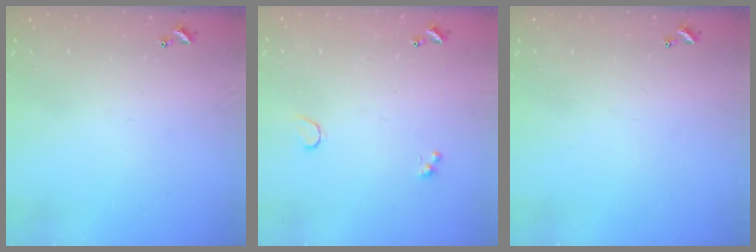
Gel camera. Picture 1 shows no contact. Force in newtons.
{"total": 1.2, "press": 1.1, "slide": 0.6}
{"total": 0.0}